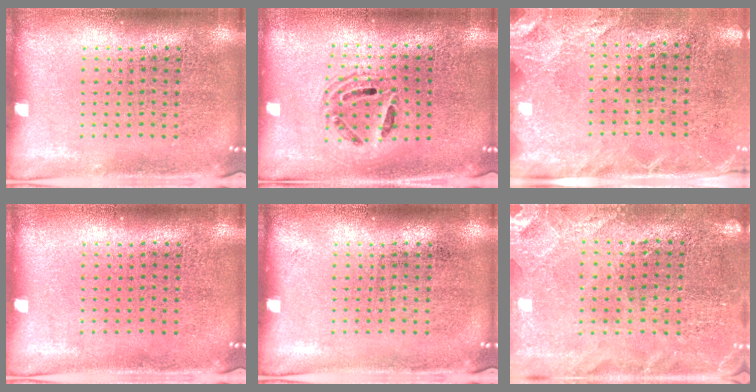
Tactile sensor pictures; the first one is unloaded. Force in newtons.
{"total": 1.4, "press": 1.2, "slide": 0.6}
{"total": 2.6, "press": 2.0, "slide": 1.6}
{"total": 0.0}
{"total": 0.0}
{"total": 0.7, "press": 0.7, "slide": 0.2}